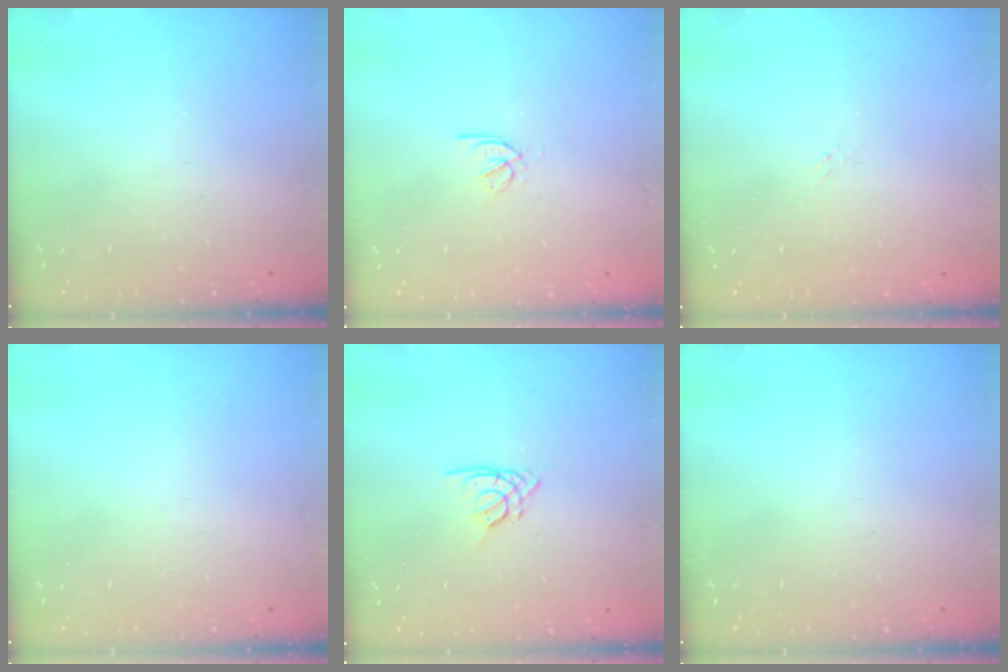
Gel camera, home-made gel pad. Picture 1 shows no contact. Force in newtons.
{"total": 2.3, "press": 2.2, "slide": 0.5}
{"total": 1.5, "press": 1.4, "slide": 0.3}
{"total": 0.0}
{"total": 2.2, "press": 2.1, "slide": 0.5}
{"total": 0.0}